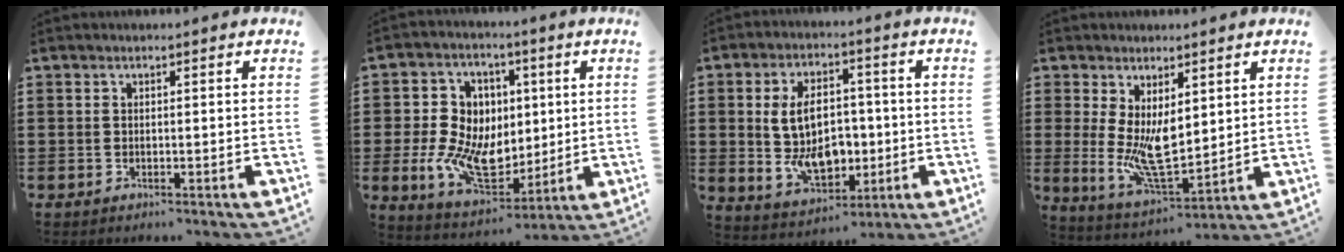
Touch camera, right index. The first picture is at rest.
{"total": 11.5, "force": [-0.9, 9.1, 6.9], "torque": [-0.181, 0.002, -0.013]}
{"total": 10.3, "force": [-0.5, 6.6, 7.9], "torque": [-0.148, 0.001, -0.012]}
{"total": 8.1, "force": [1.4, 3.4, 7.2], "torque": [-0.136, -0.031, 0.029]}